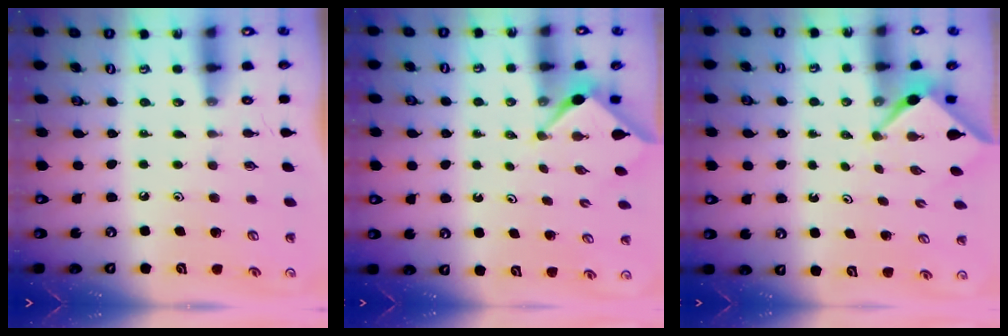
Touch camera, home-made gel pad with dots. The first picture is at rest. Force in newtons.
{"total": 3.0, "press": 3.0, "slide": 0.2}
{"total": 3.2, "press": 3.2, "slide": 0.4}